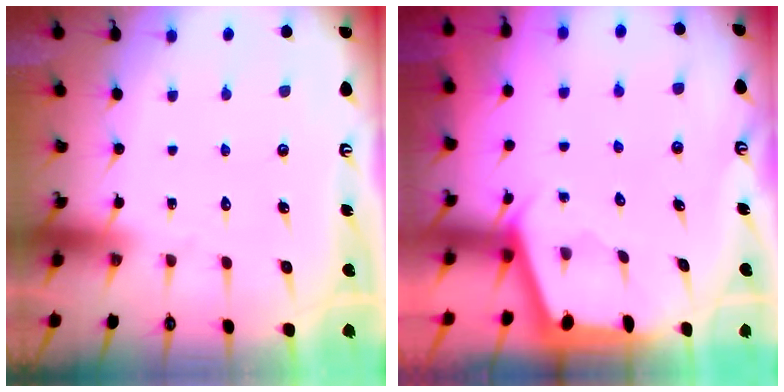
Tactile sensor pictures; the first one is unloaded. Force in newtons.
{"total": 2.6, "press": 2.6, "slide": 0.1}